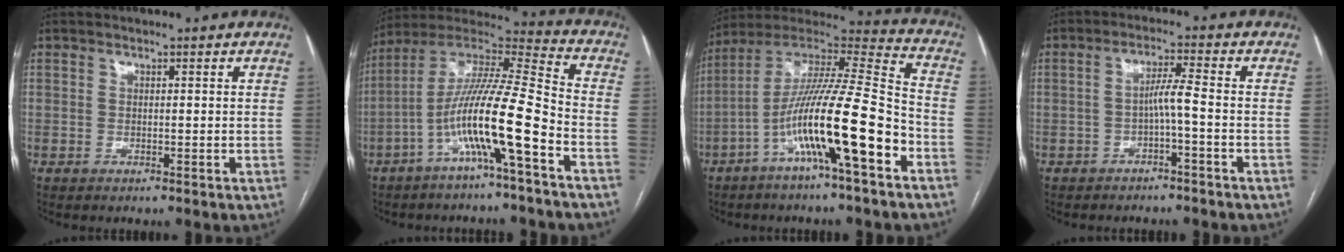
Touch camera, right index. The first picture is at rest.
{"total": 15.2, "force": [-6.0, 0.0, 14.0], "torque": [-0.262, 0.009, -0.115]}
{"total": 18.8, "force": [-7.4, 0.8, 17.3], "torque": [-0.311, 0.001, -0.131]}
{"total": 3.6, "force": [-1.2, -0.2, 3.4], "torque": [-0.061, 0.013, -0.021]}